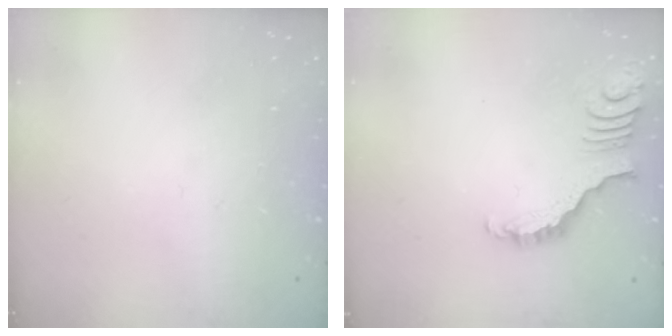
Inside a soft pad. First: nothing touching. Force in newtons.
{"total": 3.7, "press": 3.7, "slide": 0.7}